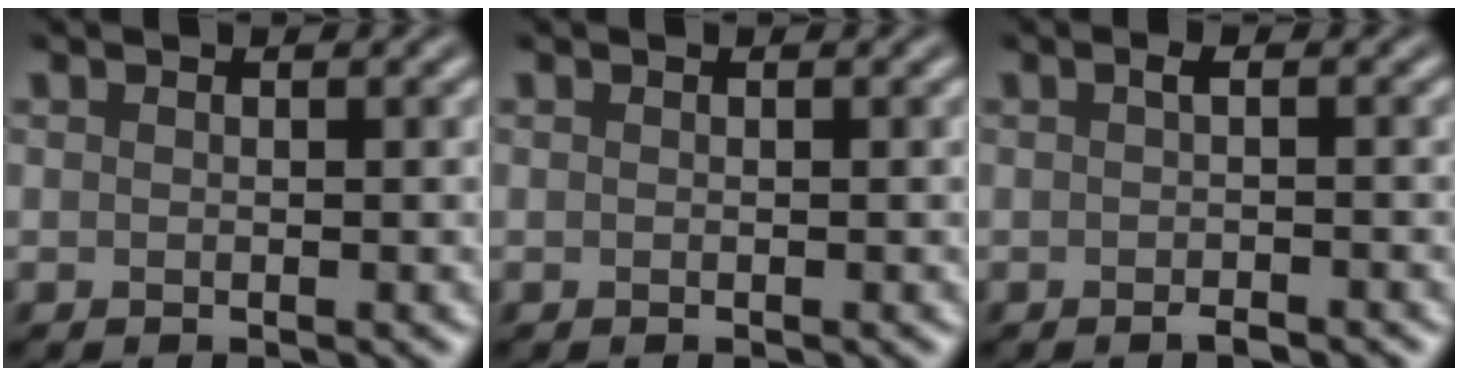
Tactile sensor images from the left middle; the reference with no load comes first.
{"total": 0.0}
{"total": 1.5, "force": [-0.5, 0.2, 1.4], "torque": [-0.023, -0.003, -0.010]}